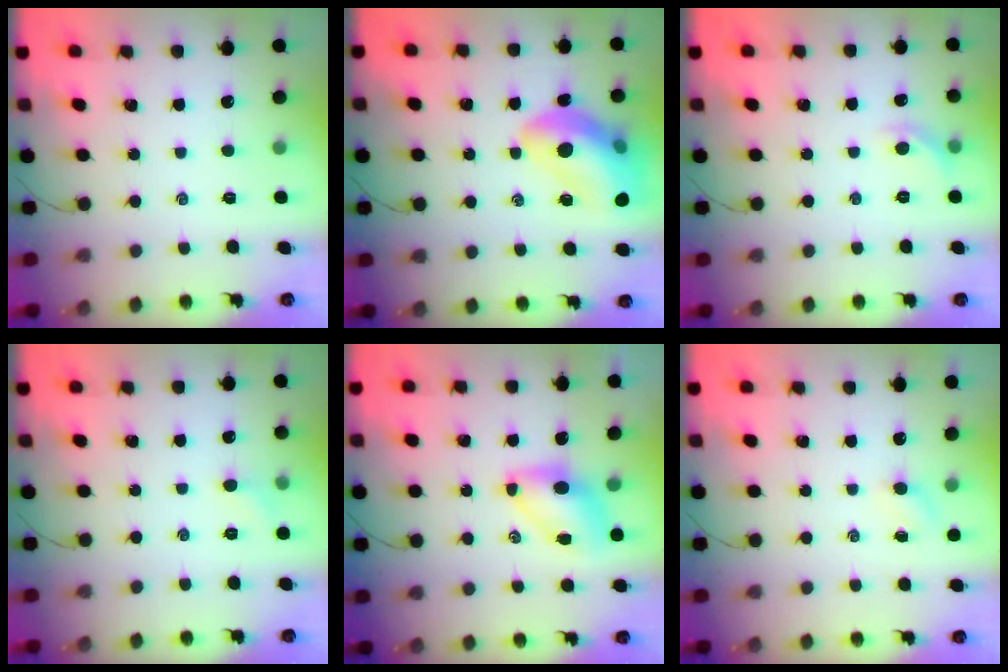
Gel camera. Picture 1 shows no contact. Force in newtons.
{"total": 17.1, "press": 16.8, "slide": 3.2}
{"total": 5.6, "press": 5.4, "slide": 1.4}
{"total": 3.8, "press": 3.6, "slide": 1.2}
{"total": 7.0, "press": 7.0, "slide": 0.9}
{"total": 2.7, "press": 2.6, "slide": 0.8}